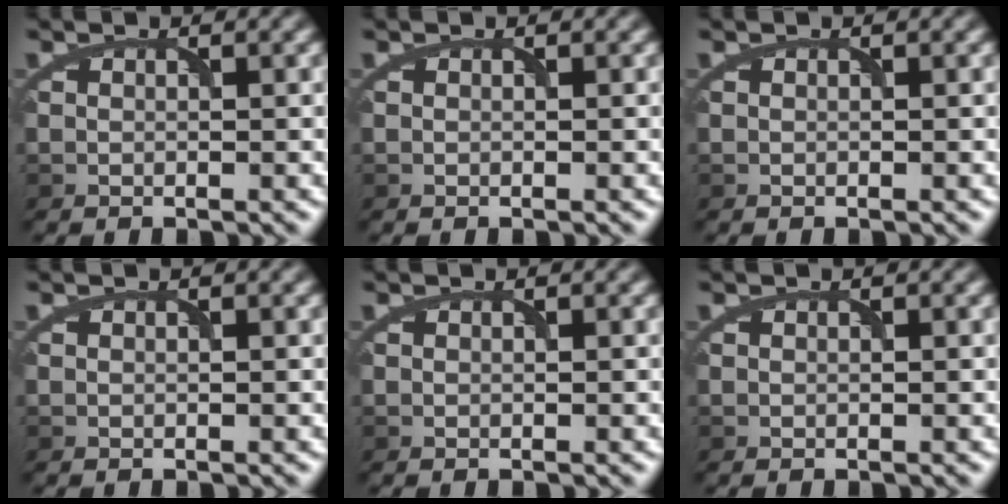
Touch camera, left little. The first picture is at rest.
{"total": 0.0}
{"total": 0.0}
{"total": 0.0}
{"total": 0.0}
{"total": 0.0}